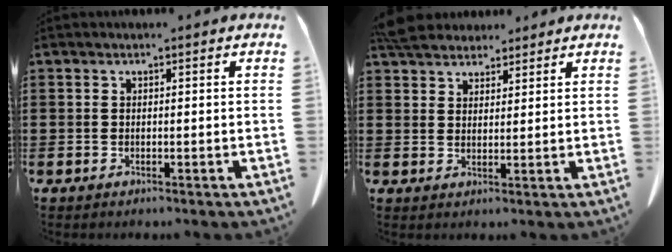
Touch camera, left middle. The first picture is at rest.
{"total": 4.7, "force": [4.4, 1.4, 0.8], "torque": [-0.031, -0.005, 0.087]}